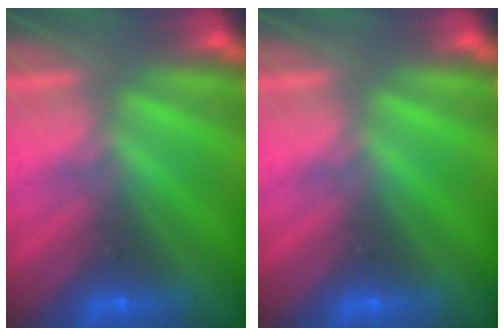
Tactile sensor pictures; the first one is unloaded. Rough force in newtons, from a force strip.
{"total": 0.0}